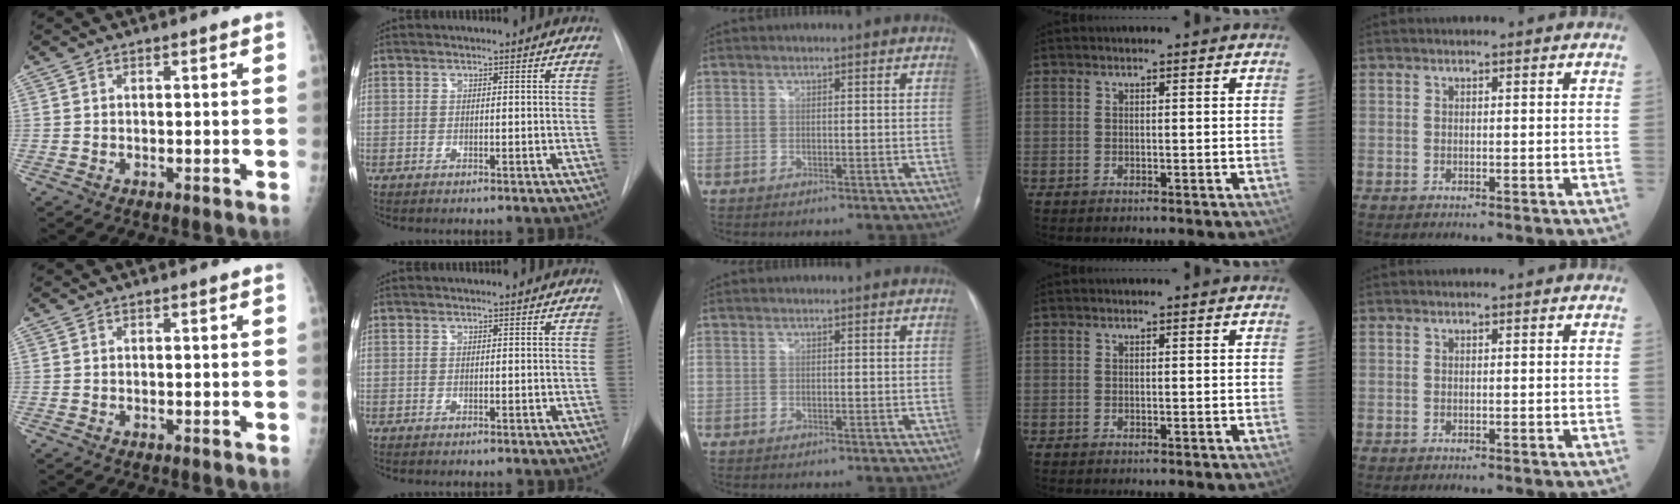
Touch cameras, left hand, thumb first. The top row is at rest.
{}